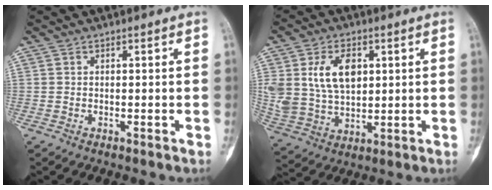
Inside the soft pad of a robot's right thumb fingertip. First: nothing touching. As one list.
[{"total": 13.1, "force": [3.7, 8.4, 9.3], "torque": [-0.164, -0.007, 0.082]}]